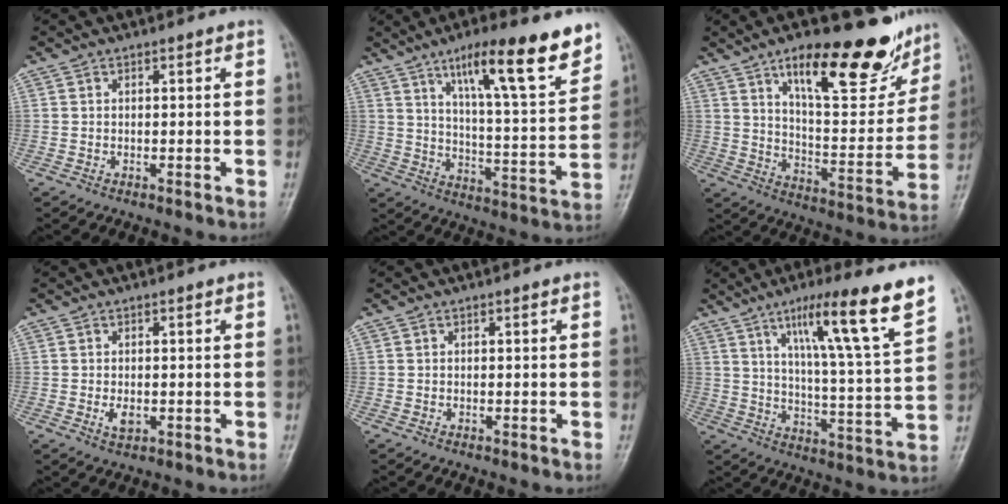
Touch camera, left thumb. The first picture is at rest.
{"total": 18.2, "force": [11.6, 3.2, 13.7], "torque": [-0.182, -0.060, 0.183]}
{"total": 21.7, "force": [14.3, 7.3, 14.5], "torque": [-0.159, -0.072, 0.223]}
{"total": 2.3, "force": [-0.3, 1.4, 1.8], "torque": [-0.031, -0.004, -0.004]}
{"total": 0.0}
{"total": 17.8, "force": [10.5, 0.9, 14.4], "torque": [-0.208, -0.048, 0.162]}